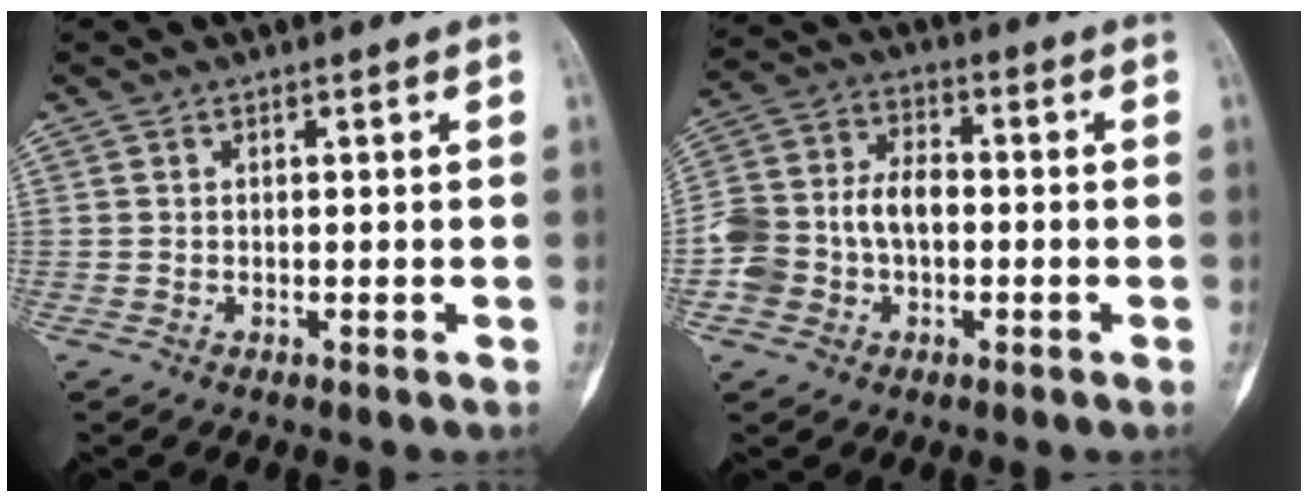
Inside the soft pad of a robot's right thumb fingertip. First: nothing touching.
{"total": 11.2, "force": [-2.0, 8.1, 7.5], "torque": [-0.140, 0.041, -0.044]}